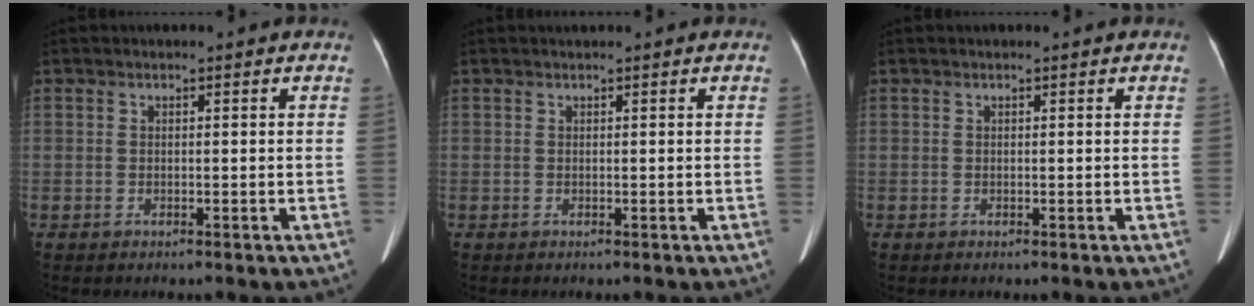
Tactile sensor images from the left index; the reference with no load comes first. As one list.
[{"total": 0.6, "force": [0.5, -0.1, 0.3], "torque": [-0.007, 0.010, 0.016]}, {"total": 0.0}]